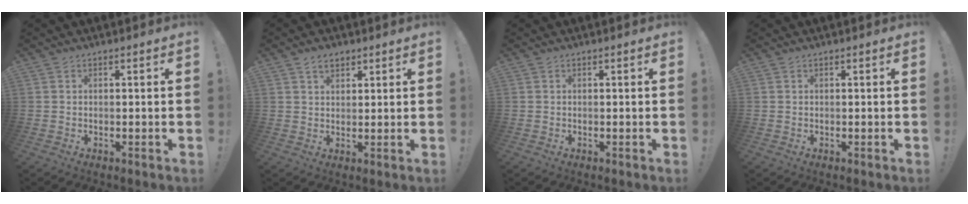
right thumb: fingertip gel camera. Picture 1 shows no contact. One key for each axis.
{"total": 4.0, "fx": 2.5, "fy": 2.5, "fz": 1.8, "tx": -0.020, "ty": -0.009, "tz": 0.044}
{"total": 0.0}
{"total": 0.0}